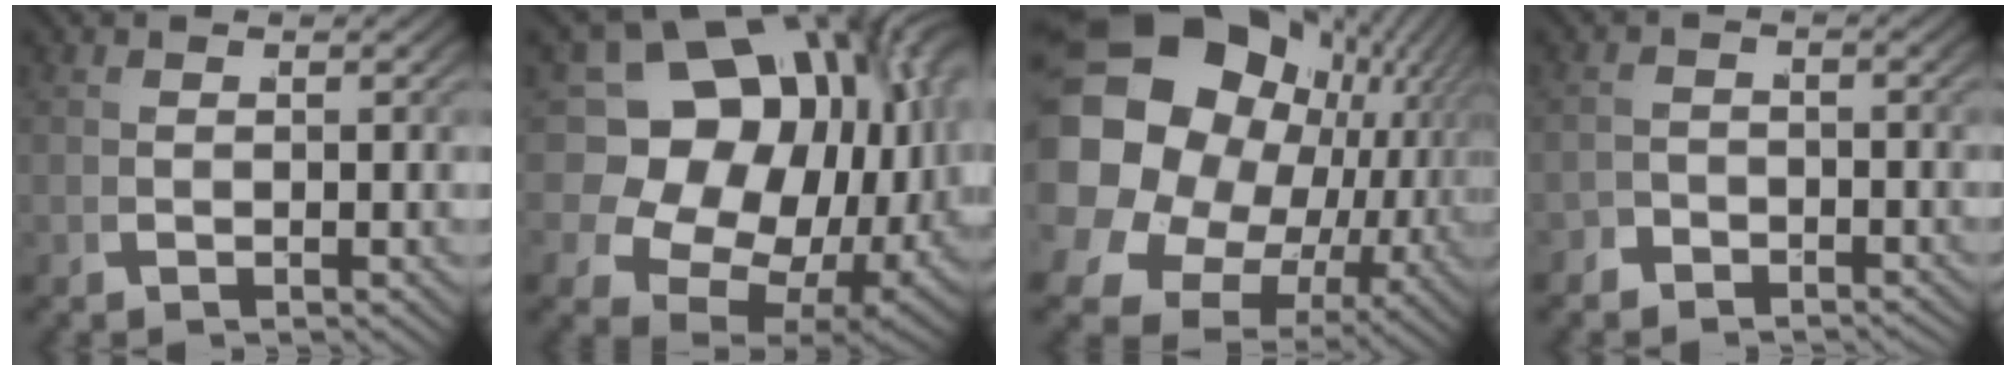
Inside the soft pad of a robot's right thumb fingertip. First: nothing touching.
{"total": 21.6, "force": [0.2, 15.4, 15.3], "torque": [-0.245, -0.032, 0.000]}
{"total": 22.7, "force": [0.1, 16.8, 15.2], "torque": [-0.270, -0.039, 0.003]}
{"total": 2.8, "force": [-2.7, 0.7, -0.3], "torque": [0.025, 0.000, -0.052]}